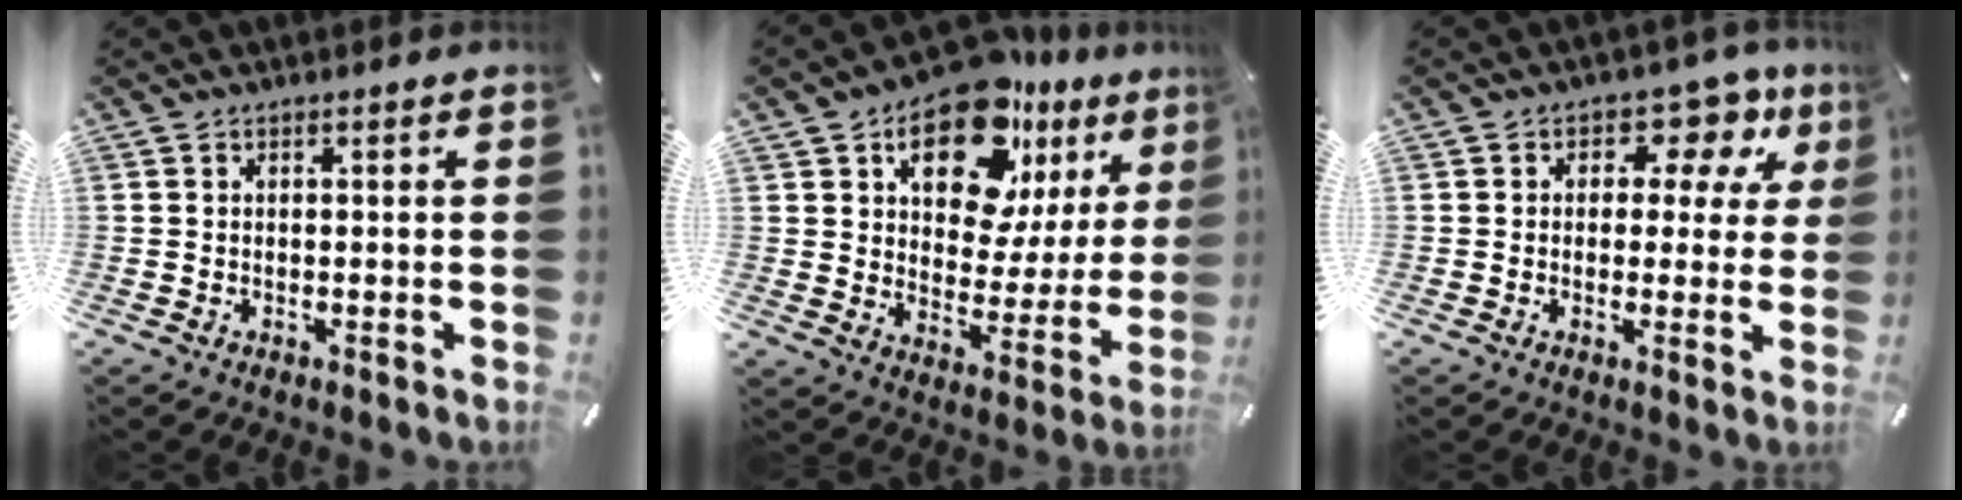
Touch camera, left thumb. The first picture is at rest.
{"total": 18.1, "force": [11.5, 10.0, 9.8], "torque": [-0.148, -0.073, 0.200]}
{"total": 9.6, "force": [4.2, 6.1, 6.2], "torque": [-0.080, -0.021, 0.069]}